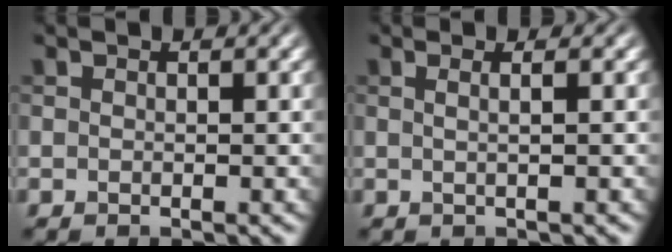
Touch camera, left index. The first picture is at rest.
{"total": 2.1, "force": [0.6, 0.9, 1.8], "torque": [-0.013, 0.000, -0.015]}